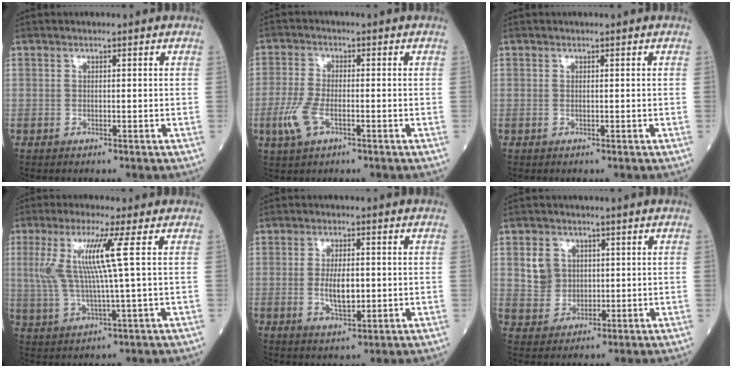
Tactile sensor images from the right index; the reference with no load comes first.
{"total": 5.3, "force": [-2.0, 2.0, 4.5], "torque": [-0.113, -0.009, -0.039]}
{"total": 0.0}
{"total": 9.3, "force": [2.3, -0.7, 9.0], "torque": [-0.198, 0.005, 0.046]}
{"total": 5.4, "force": [-0.3, 2.0, 5.0], "torque": [-0.089, -0.006, -0.002]}
{"total": 4.9, "force": [1.1, 4.5, 1.5], "torque": [-0.031, 0.019, 0.025]}